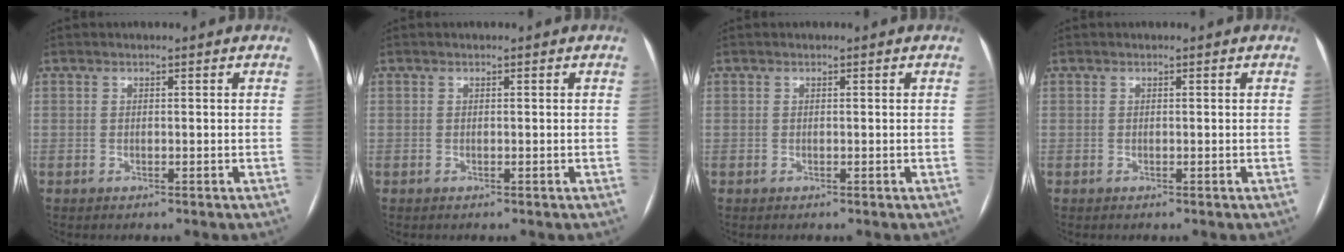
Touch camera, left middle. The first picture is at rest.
{"total": 0.0}
{"total": 0.0}
{"total": 0.0}